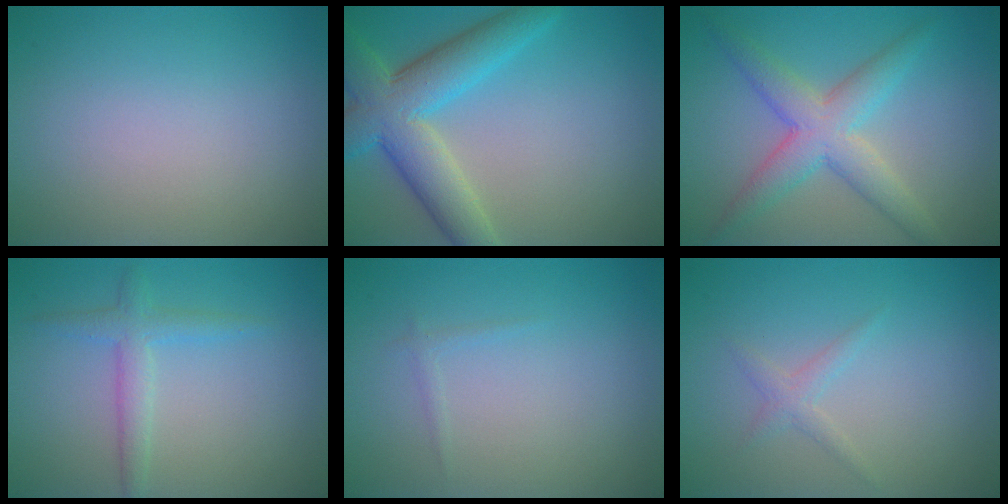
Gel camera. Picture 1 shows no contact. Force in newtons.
{"total": 7.5, "press": 7.5, "slide": 0.4}
{"total": 5.0, "press": 5.0, "slide": 0.1}
{"total": 2.4, "press": 2.4, "slide": 0.2}
{"total": 0.6, "press": 0.6, "slide": 0.0}
{"total": 1.2, "press": 1.2, "slide": 0.1}